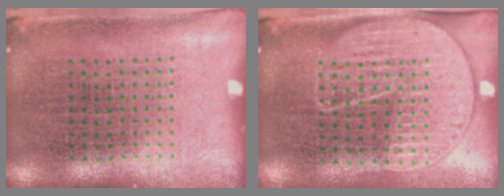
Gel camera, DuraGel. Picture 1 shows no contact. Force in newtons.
{"total": 1.8, "press": 1.6, "slide": 0.9}